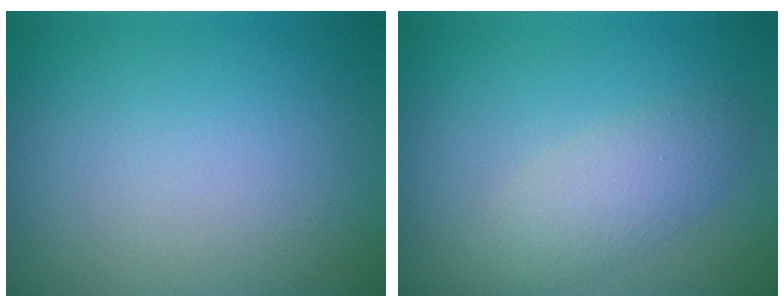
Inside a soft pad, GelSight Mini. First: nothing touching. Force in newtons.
{"total": 2.8, "press": 2.8, "slide": 0.1}